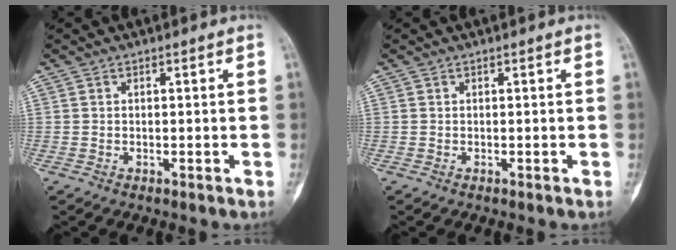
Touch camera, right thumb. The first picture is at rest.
{"total": 0.0}